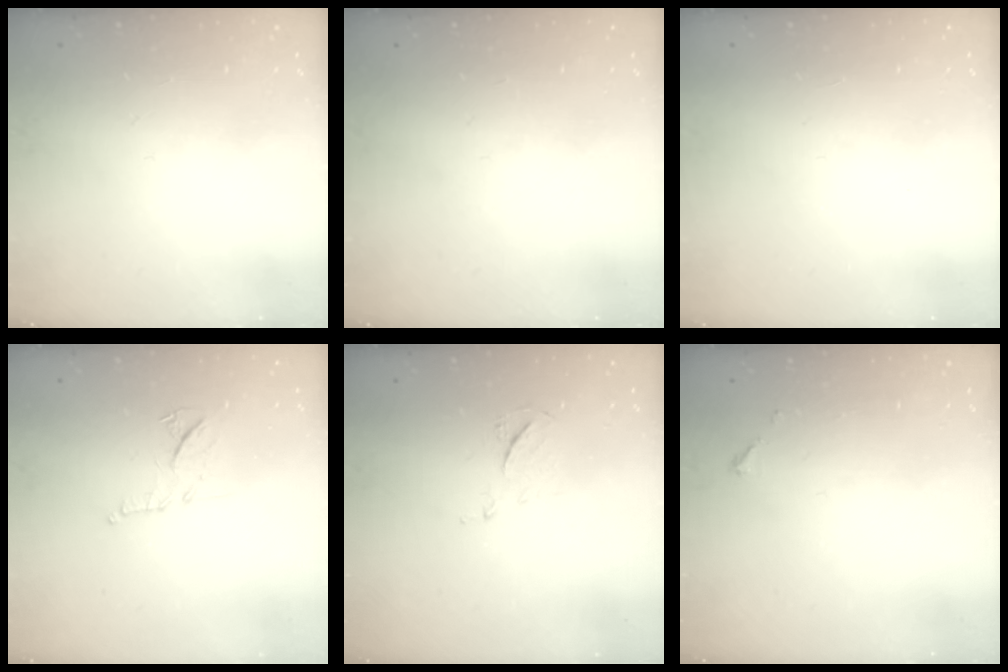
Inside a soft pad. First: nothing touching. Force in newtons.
{"total": 0.0}
{"total": 1.7, "press": 1.6, "slide": 0.1}
{"total": 9.1, "press": 9.1, "slide": 0.2}
{"total": 6.1, "press": 6.0, "slide": 0.7}
{"total": 2.6, "press": 2.6, "slide": 0.3}